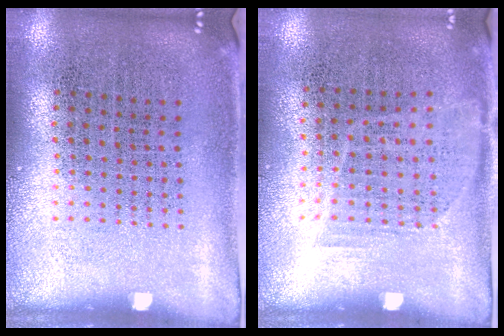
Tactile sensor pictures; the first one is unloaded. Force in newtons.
{"total": 1.1, "press": 0.8, "slide": 0.7}